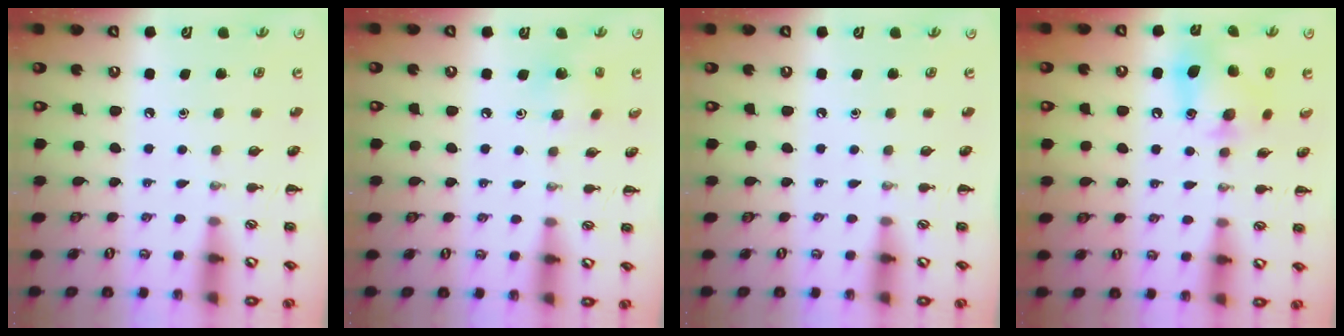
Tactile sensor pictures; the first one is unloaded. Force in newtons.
{"total": 2.5, "press": 2.4, "slide": 0.7}
{"total": 0.0}
{"total": 11.8, "press": 11.7, "slide": 1.6}